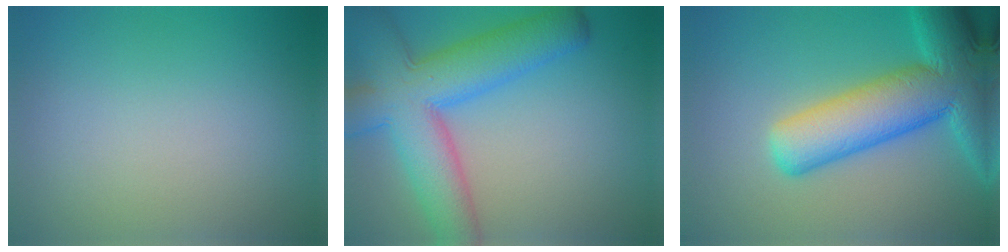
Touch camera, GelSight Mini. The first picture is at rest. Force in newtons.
{"total": 10.4, "press": 10.4, "slide": 0.4}
{"total": 11.9, "press": 11.9, "slide": 0.7}